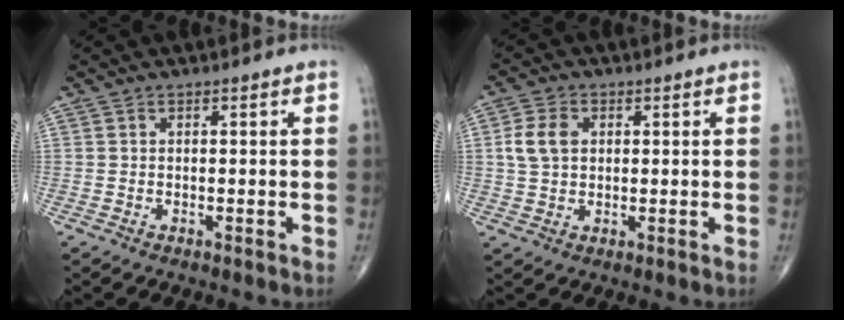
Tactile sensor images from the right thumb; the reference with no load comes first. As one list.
[{"total": 5.8, "force": [1.1, 4.1, 3.9], "torque": [-0.075, 0.003, 0.020]}]